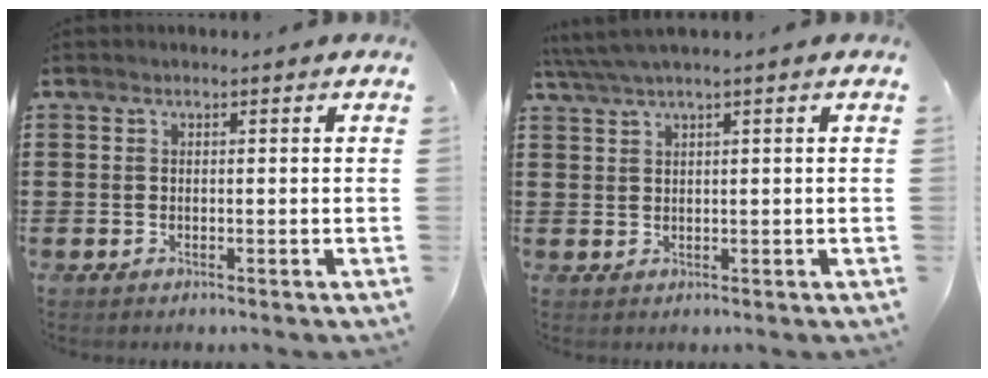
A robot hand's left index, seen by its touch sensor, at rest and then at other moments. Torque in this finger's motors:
{"motor_torque": [1.04, -1.10, 0.37, 0.12]}